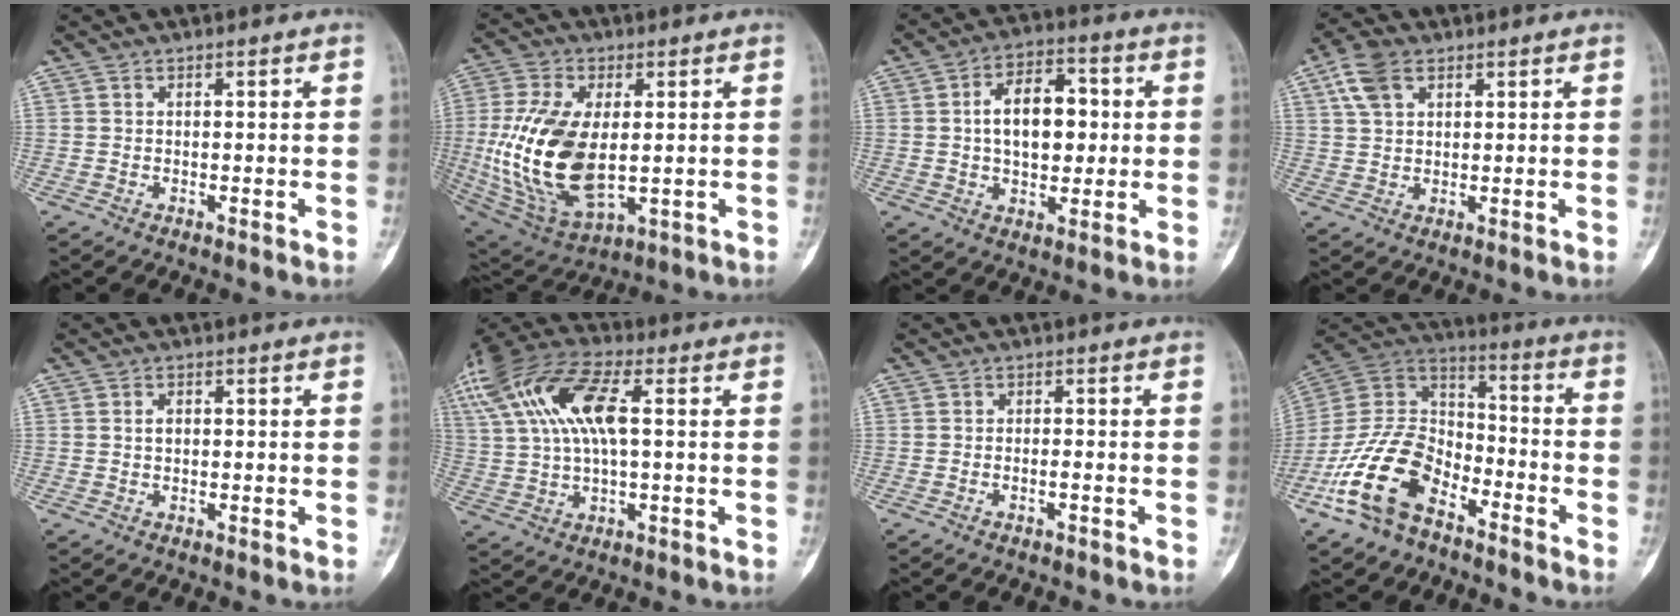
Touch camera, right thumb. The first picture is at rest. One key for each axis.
{"total": 20.0, "fx": -0.1, "fy": 10.6, "fz": 16.9, "tx": -0.351, "ty": -0.014, "tz": 0.016}
{"total": 12.1, "fx": 1.2, "fy": 7.3, "fz": 9.5, "tx": -0.124, "ty": 0.014, "tz": 0.018}
{"total": 6.7, "fx": 3.2, "fy": 3.9, "fz": 4.4, "tx": -0.085, "ty": 0.006, "tz": 0.064}
{"total": 1.4, "fx": 0.2, "fy": 0.9, "fz": 1.1, "tx": -0.019, "ty": 0.004, "tz": 0.002}
{"total": 21.0, "fx": 5.8, "fy": 9.1, "fz": 18.0, "tx": -0.409, "ty": 0.034, "tz": 0.103}
{"total": 1.0, "fx": -0.7, "fy": 0.2, "fz": 0.8, "tx": -0.015, "ty": 0.010, "tz": -0.012}
{"total": 17.9, "fx": -10.1, "fy": 10.1, "fz": 10.9, "tx": -0.202, "ty": 0.073, "tz": -0.198}